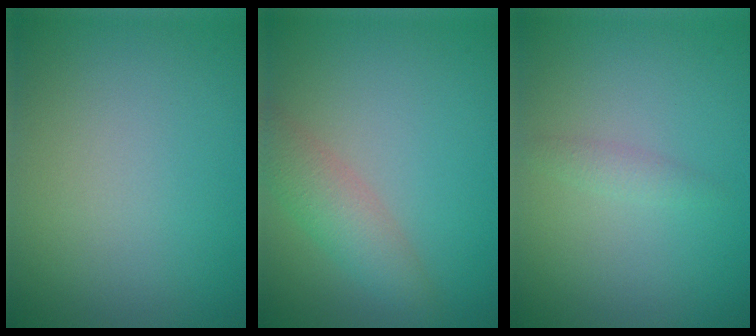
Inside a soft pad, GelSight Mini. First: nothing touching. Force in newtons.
{"total": 3.2, "press": 3.2, "slide": 0.2}
{"total": 1.0, "press": 1.0, "slide": 0.1}